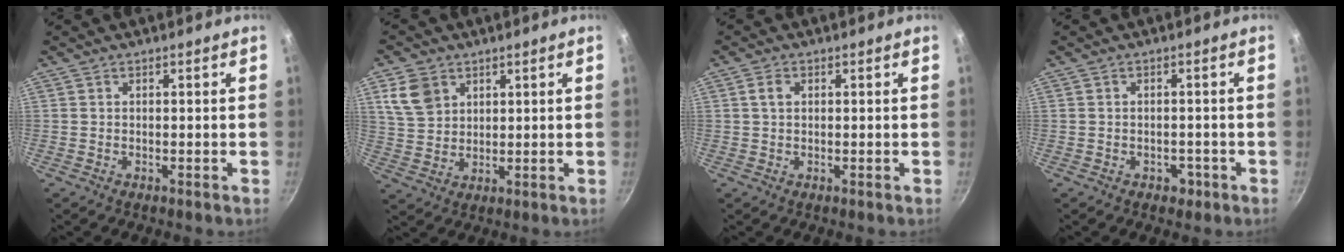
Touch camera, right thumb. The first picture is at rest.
{"total": 7.5, "force": [3.4, 5.7, 3.6], "torque": [-0.048, -0.005, 0.075]}
{"total": 2.1, "force": [0.5, 1.5, 1.4], "torque": [-0.021, 0.003, 0.010]}
{"total": 2.4, "force": [-1.1, 1.8, 1.1], "torque": [-0.002, 0.014, -0.006]}